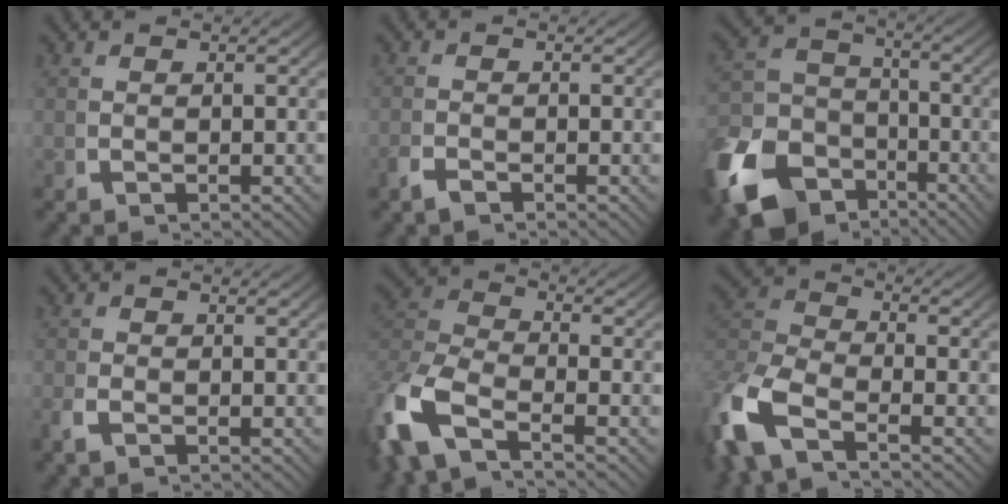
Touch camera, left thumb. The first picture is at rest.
{"total": 1.3, "force": [-1.2, 0.5, 0.5], "torque": [-0.010, -0.004, -0.026]}
{"total": 14.5, "force": [-6.5, 10.6, 7.3], "torque": [-0.140, -0.063, -0.093]}
{"total": 1.1, "force": [-0.8, 0.6, 0.6], "torque": [-0.015, -0.002, -0.017]}
{"total": 8.1, "force": [-2.6, 5.4, 5.5], "torque": [-0.143, -0.013, -0.048]}
{"total": 7.4, "force": [-2.3, 4.9, 5.0], "torque": [-0.128, -0.009, -0.044]}